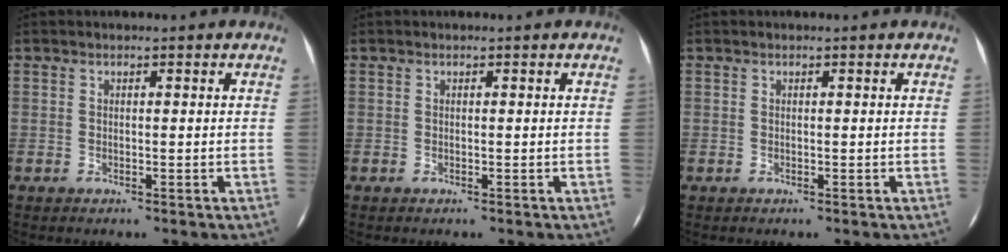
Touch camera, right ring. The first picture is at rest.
{"total": 0.0}
{"total": 0.0}